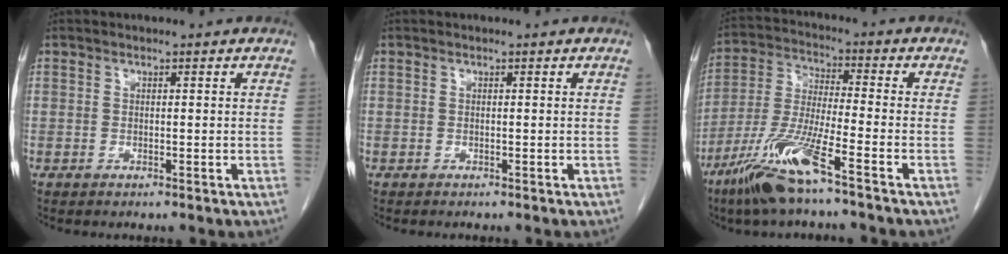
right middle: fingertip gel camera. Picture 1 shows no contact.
{"total": 0.0}
{"total": 11.5, "force": [-7.2, 0.0, 8.9], "torque": [-0.192, -0.028, -0.148]}